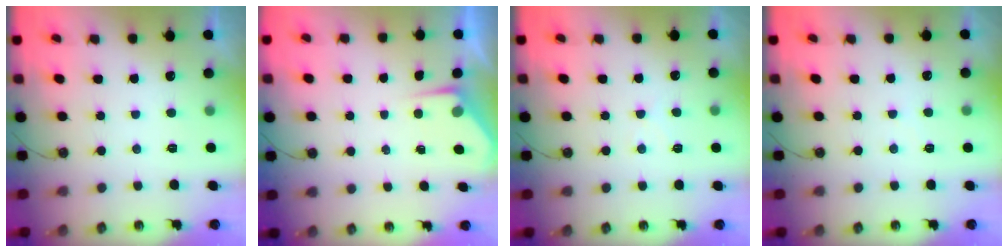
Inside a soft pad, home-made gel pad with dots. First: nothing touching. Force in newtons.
{"total": 2.9, "press": 2.9, "slide": 0.5}
{"total": 3.6, "press": 3.5, "slide": 0.5}
{"total": 2.3, "press": 2.3, "slide": 0.3}